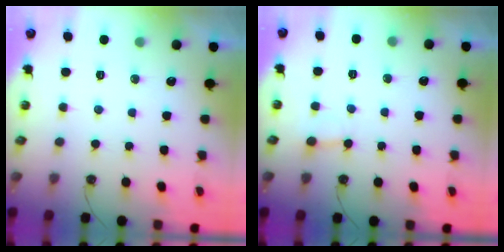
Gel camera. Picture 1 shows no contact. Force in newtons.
{"total": 3.0, "press": 3.0, "slide": 0.2}